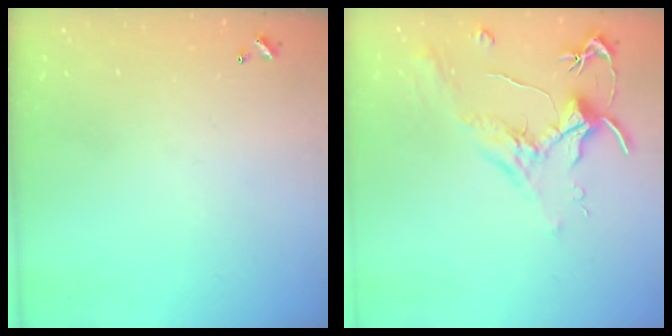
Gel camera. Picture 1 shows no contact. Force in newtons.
{"total": 1.8, "press": 1.7, "slide": 0.8}